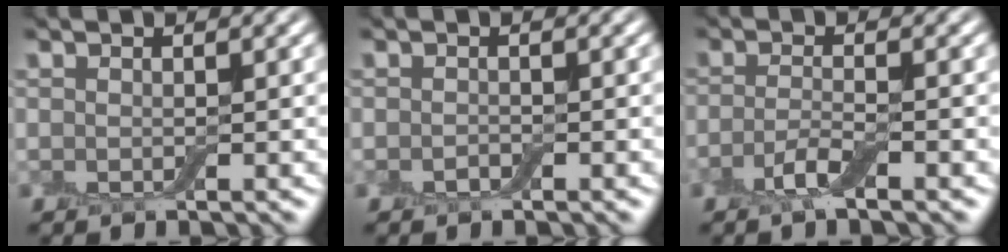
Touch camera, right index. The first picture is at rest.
{"total": 0.6, "force": [-0.3, 0.3, 0.3], "torque": [-0.007, 0.000, -0.006]}
{"total": 2.3, "force": [-1.3, 0.4, 1.8], "torque": [-0.039, 0.001, -0.033]}